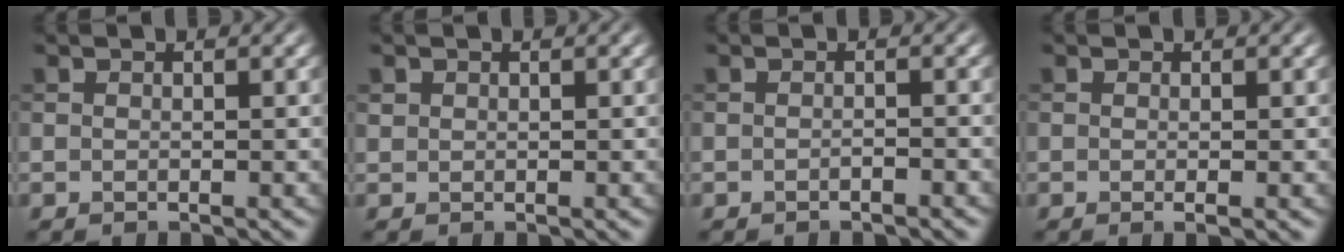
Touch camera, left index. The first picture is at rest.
{"total": 0.6, "force": [0.4, 0.5, 0.0], "torque": [0.000, -0.001, 0.010]}
{"total": 0.8, "force": [-0.6, 0.1, 0.5], "torque": [-0.007, 0.003, -0.010]}
{"total": 0.9, "force": [-0.1, 0.0, 0.8], "torque": [-0.014, -0.004, -0.003]}